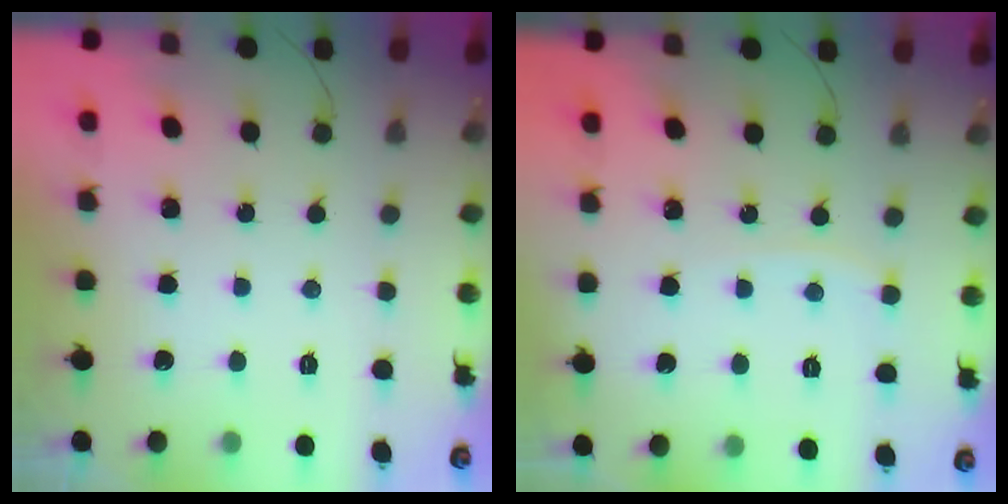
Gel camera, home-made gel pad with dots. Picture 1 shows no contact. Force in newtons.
{"total": 2.9, "press": 2.9, "slide": 0.5}